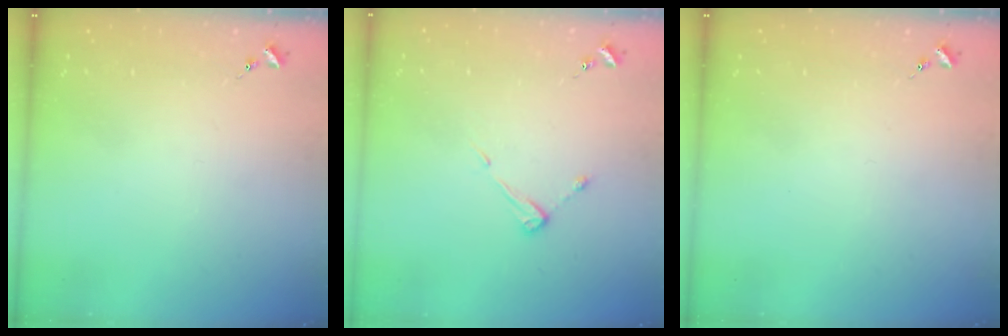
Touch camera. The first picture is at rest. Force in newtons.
{"total": 4.7, "press": 4.7, "slide": 0.4}
{"total": 0.0}